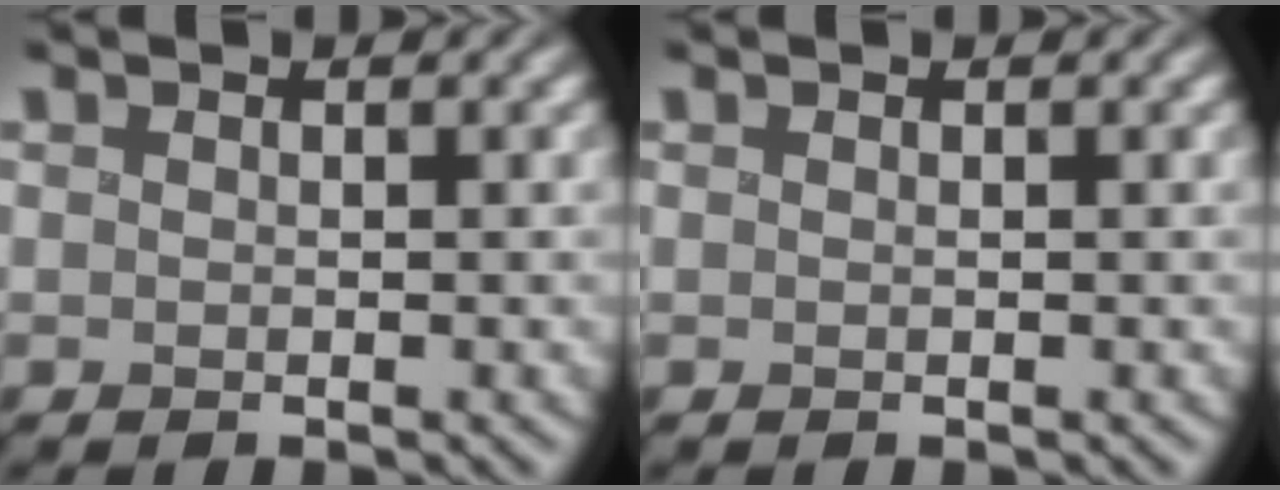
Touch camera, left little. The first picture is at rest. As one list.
[{"total": 0.0}]